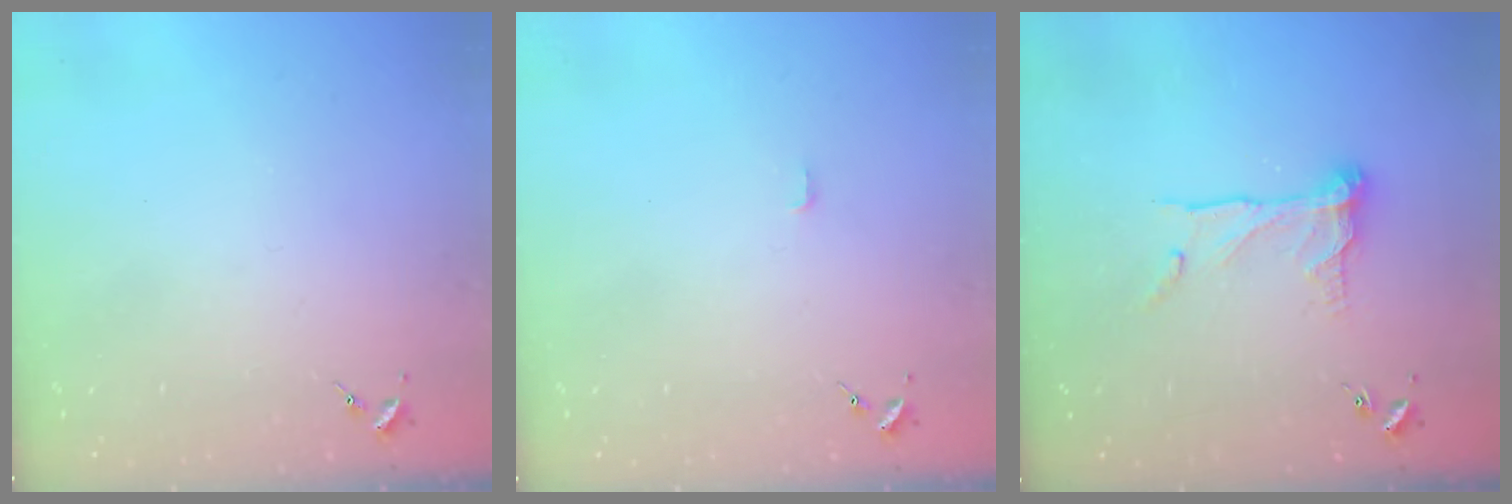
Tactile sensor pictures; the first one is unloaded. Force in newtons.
{"total": 2.8, "press": 2.8, "slide": 0.2}
{"total": 10.9, "press": 10.8, "slide": 1.3}